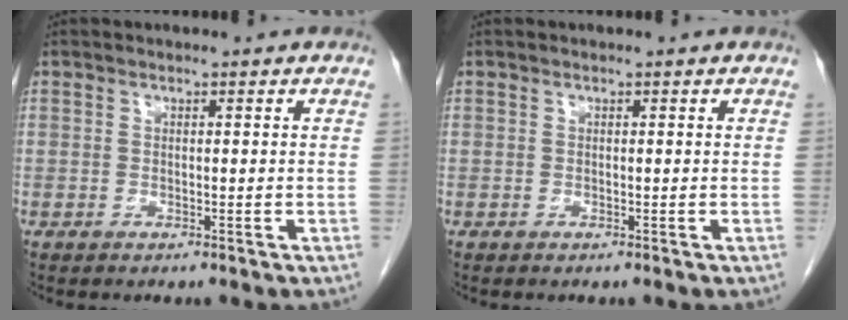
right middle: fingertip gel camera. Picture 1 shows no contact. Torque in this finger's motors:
{"motor_torque": [0.00, 0.00, 0.00, -0.01]}